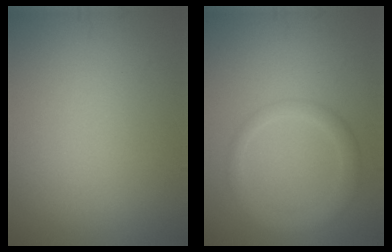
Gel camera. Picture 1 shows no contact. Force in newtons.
{"total": 2.7, "press": 2.7, "slide": 0.1}